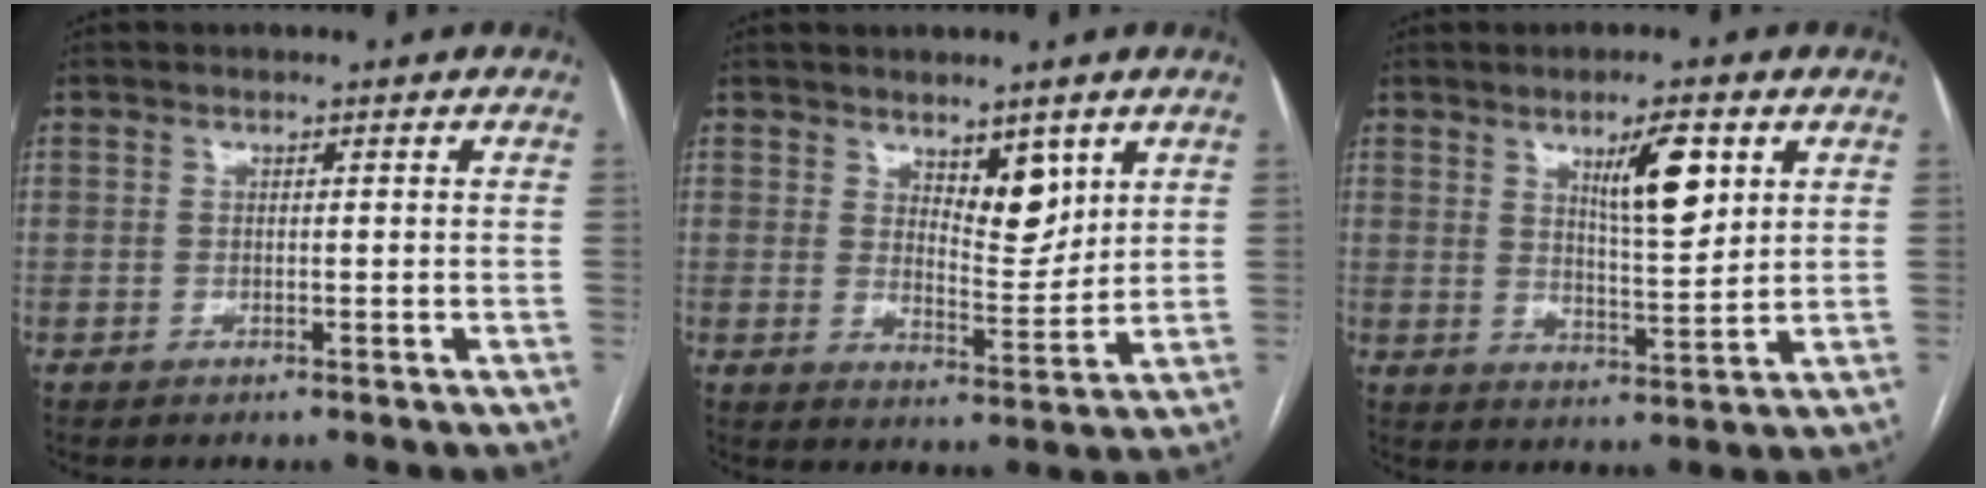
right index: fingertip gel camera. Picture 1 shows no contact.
{"total": 6.0, "force": [3.5, 2.5, 4.3], "torque": [-0.066, -0.011, 0.060]}
{"total": 8.2, "force": [3.6, 1.4, 7.2], "torque": [-0.121, -0.006, 0.063]}